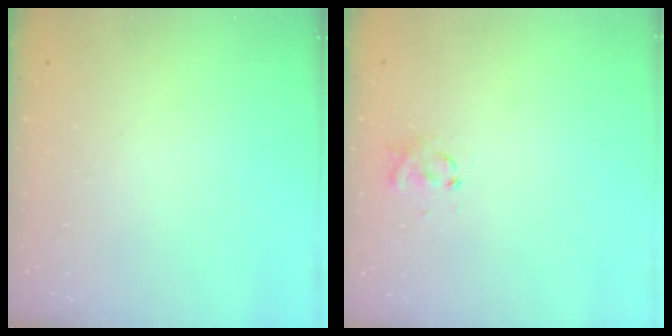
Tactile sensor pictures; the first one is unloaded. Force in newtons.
{"total": 2.8, "press": 2.7, "slide": 0.8}